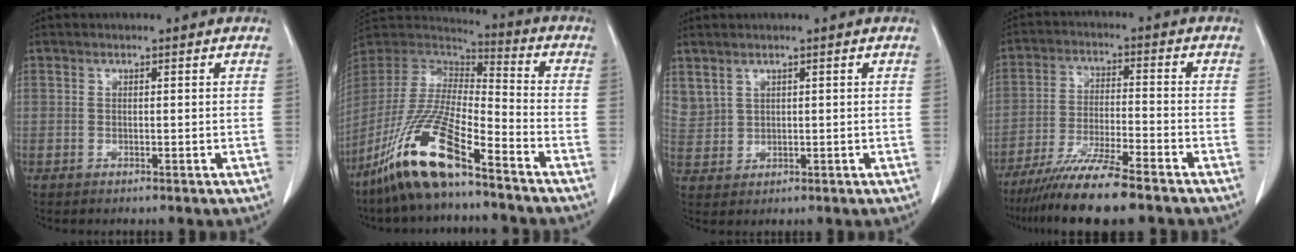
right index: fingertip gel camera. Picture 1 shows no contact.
{"total": 17.0, "force": [-11.2, 2.5, 12.5], "torque": [-0.269, -0.028, -0.215]}
{"total": 4.4, "force": [3.0, 2.9, 1.5], "torque": [-0.038, 0.007, 0.075]}
{"total": 11.9, "force": [-9.3, 0.3, 7.4], "torque": [-0.123, -0.032, -0.158]}